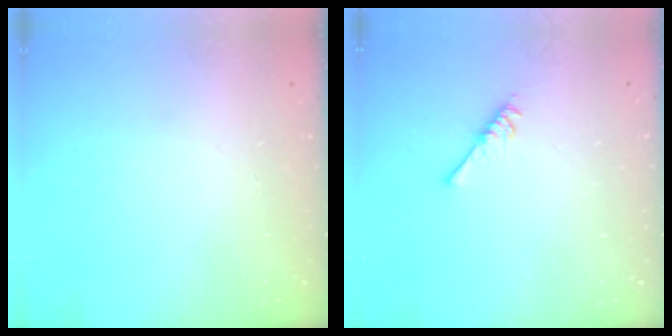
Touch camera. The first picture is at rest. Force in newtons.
{"total": 5.0, "press": 4.9, "slide": 0.8}